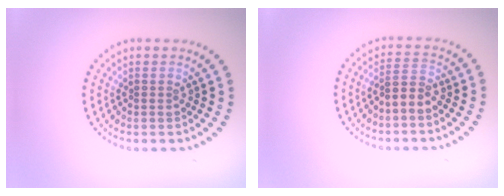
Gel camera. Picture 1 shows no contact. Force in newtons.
{"total": 2.0, "press": 1.7, "slide": 1.0}